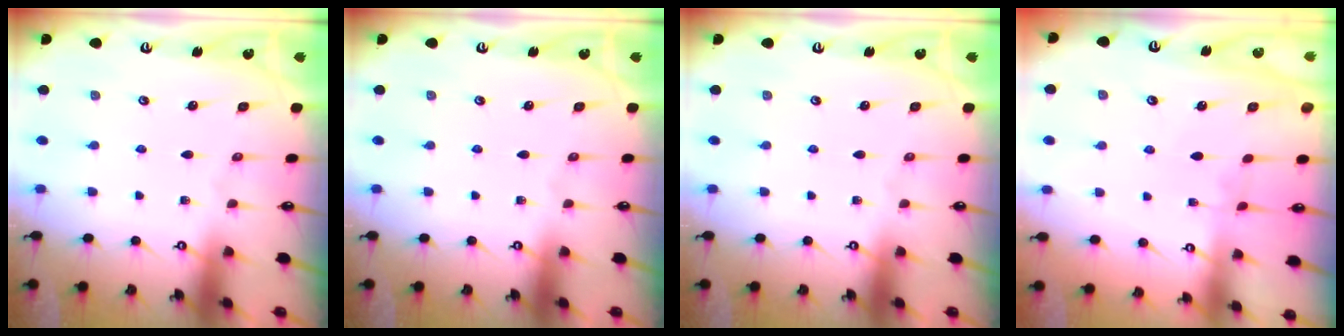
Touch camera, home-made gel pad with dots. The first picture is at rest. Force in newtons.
{"total": 0.0}
{"total": 0.0}
{"total": 3.5, "press": 3.5, "slide": 0.1}